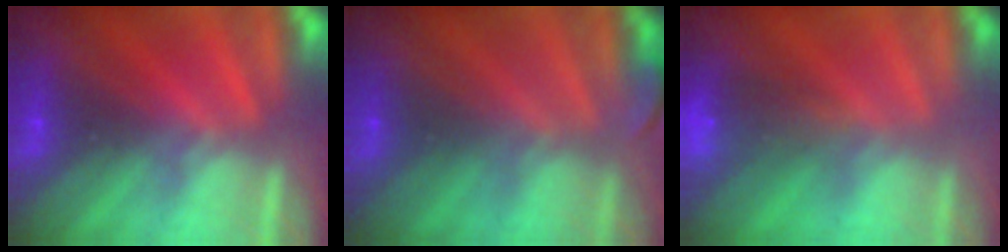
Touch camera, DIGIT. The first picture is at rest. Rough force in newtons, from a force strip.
{"total": 2.3}
{"total": 8.4}